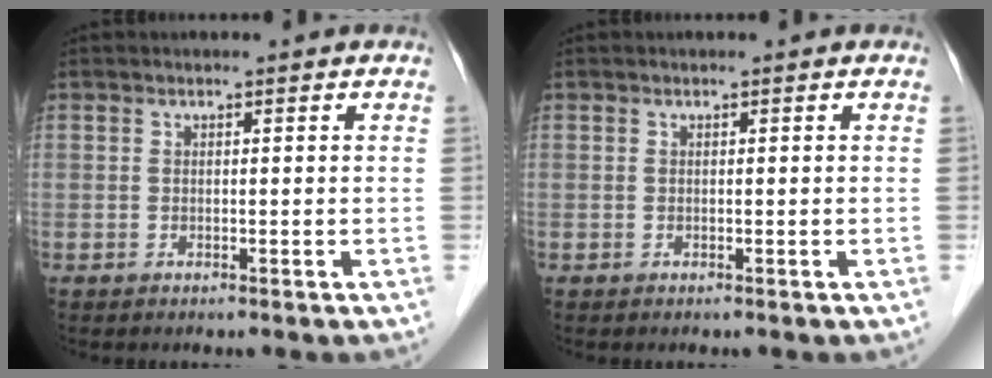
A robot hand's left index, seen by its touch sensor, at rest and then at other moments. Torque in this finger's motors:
{"motor_torque": [0.00, 0.00, -0.04, 0.00]}